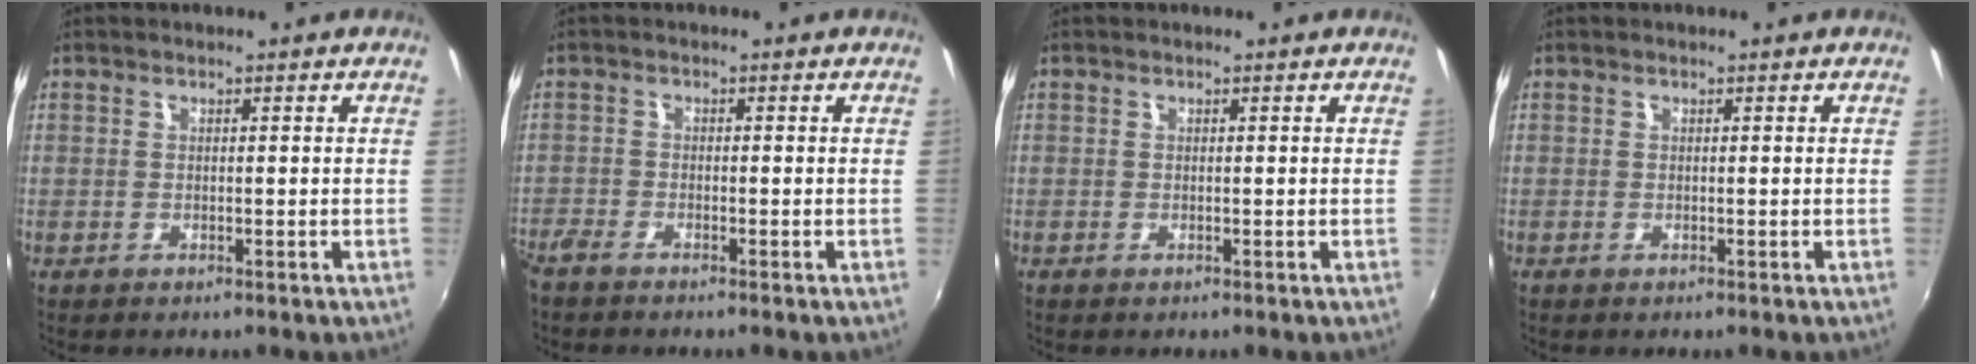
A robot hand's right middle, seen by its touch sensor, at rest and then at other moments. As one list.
[{"total": 2.4, "force": [-2.1, 0.5, 0.9], "torque": [-0.027, -0.009, -0.045]}, {"total": 0.0}, {"total": 0.0}]